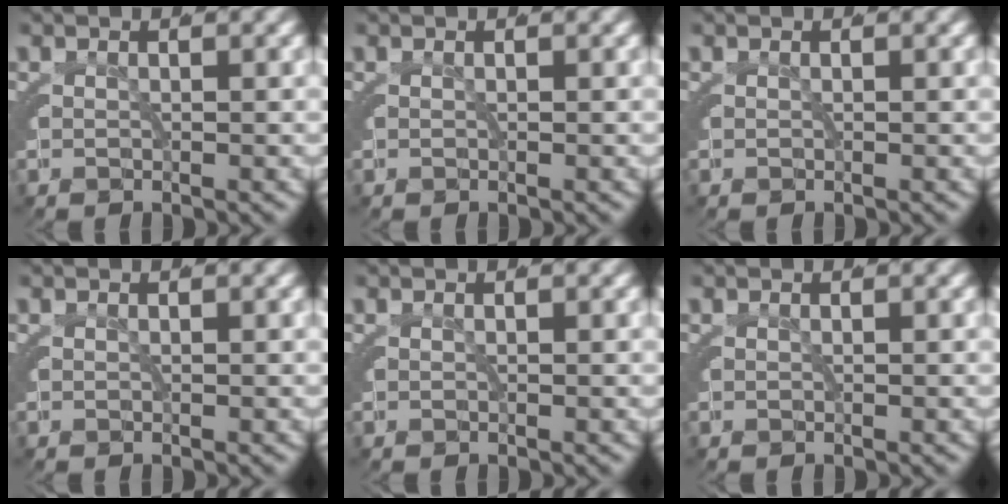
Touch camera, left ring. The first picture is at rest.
{"total": 0.0}
{"total": 0.0}
{"total": 0.0}
{"total": 0.0}
{"total": 0.0}